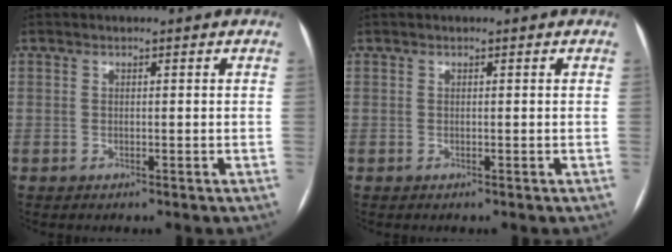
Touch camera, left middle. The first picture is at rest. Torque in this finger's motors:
{"motor_torque": [-0.01, 0.01, 0.00, 0.00]}